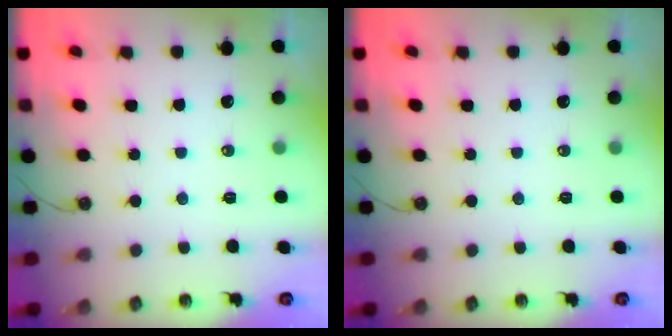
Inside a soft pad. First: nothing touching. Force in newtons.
{"total": 0.0}